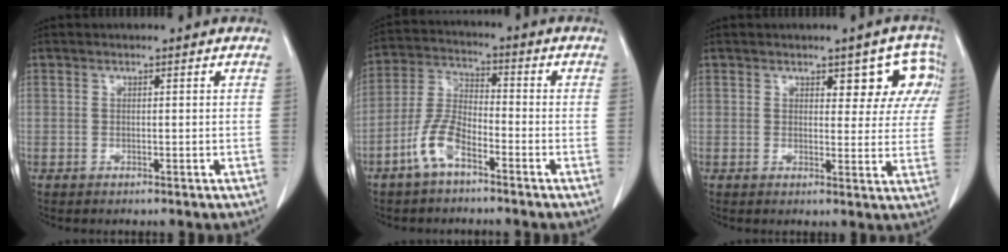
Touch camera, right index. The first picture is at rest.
{"total": 7.4, "force": [-4.3, 2.5, 5.4], "torque": [-0.126, 0.007, -0.090]}
{"total": 6.4, "force": [3.0, 3.3, 4.6], "torque": [-0.022, 0.011, 0.031]}